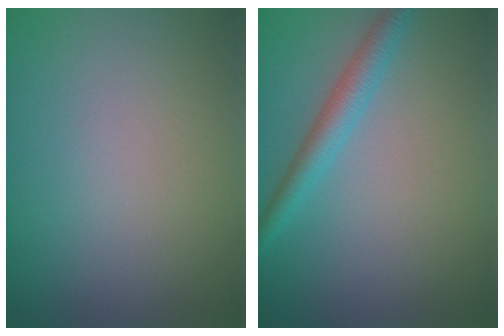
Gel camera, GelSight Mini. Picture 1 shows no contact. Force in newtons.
{"total": 2.9, "press": 2.9, "slide": 0.1}